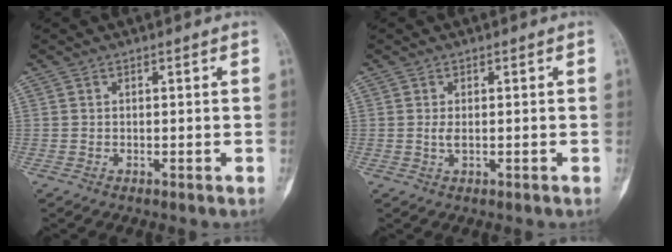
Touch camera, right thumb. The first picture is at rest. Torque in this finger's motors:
{"motor_torque": [0.48, 0.16, 0.17, 0.11, 0.06]}